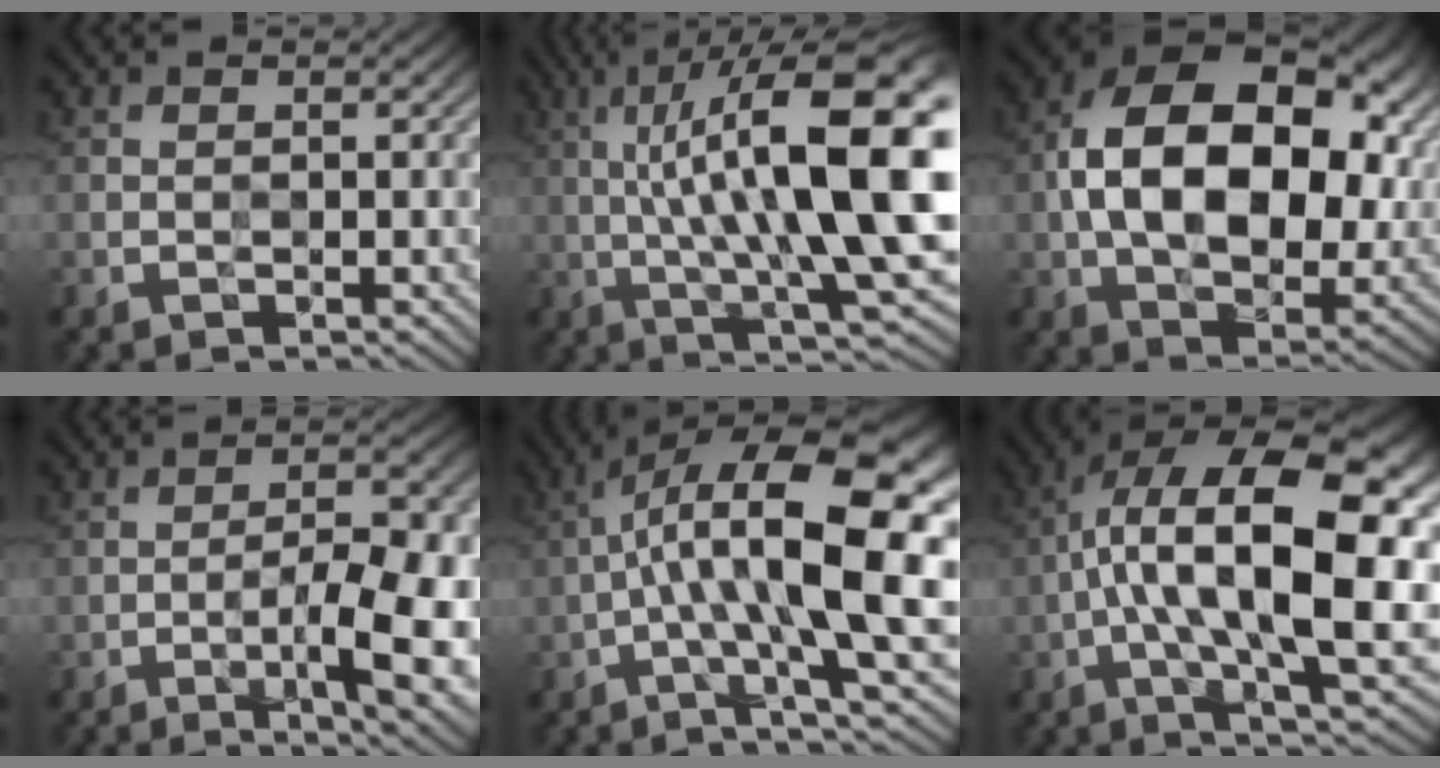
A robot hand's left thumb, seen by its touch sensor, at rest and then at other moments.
{"total": 18.7, "force": [2.4, 5.6, 17.7], "torque": [-0.279, 0.031, 0.047]}
{"total": 19.3, "force": [2.2, 12.0, 14.9], "torque": [-0.275, -0.012, 0.050]}
{"total": 12.3, "force": [-4.3, 3.0, 11.1], "torque": [-0.156, 0.010, -0.063]}
{"total": 17.6, "force": [0.1, 4.8, 16.9], "torque": [-0.278, 0.034, 0.004]}
{"total": 18.2, "force": [-0.2, 6.6, 17.0], "torque": [-0.276, 0.030, -0.006]}